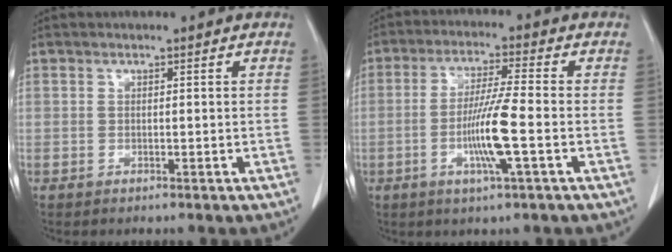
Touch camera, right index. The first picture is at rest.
{"total": 8.4, "force": [-2.2, -0.5, 8.1], "torque": [-0.158, -0.010, -0.042]}